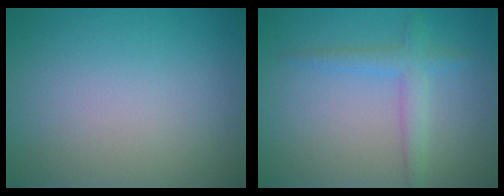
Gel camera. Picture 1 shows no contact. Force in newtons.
{"total": 2.0, "press": 2.0, "slide": 0.1}